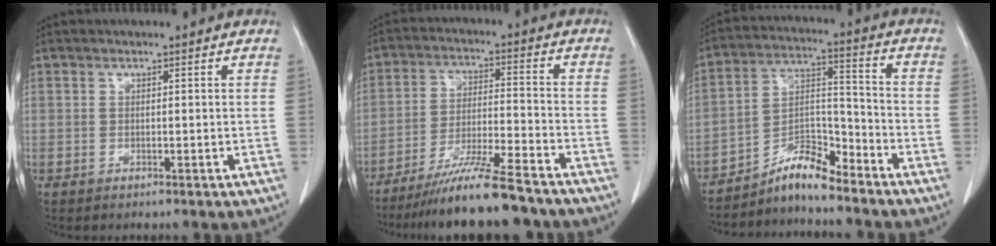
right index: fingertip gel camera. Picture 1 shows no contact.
{"total": 12.6, "force": [-10.6, -0.2, 6.8], "torque": [-0.108, -0.021, -0.177]}
{"total": 7.4, "force": [-6.7, 1.0, 3.0], "torque": [-0.056, 0.023, -0.120]}